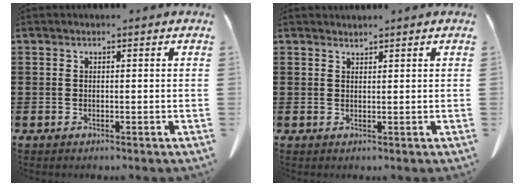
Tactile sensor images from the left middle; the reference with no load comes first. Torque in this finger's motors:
{"motor_torque": [-0.22, 0.24, -0.07, -0.01]}